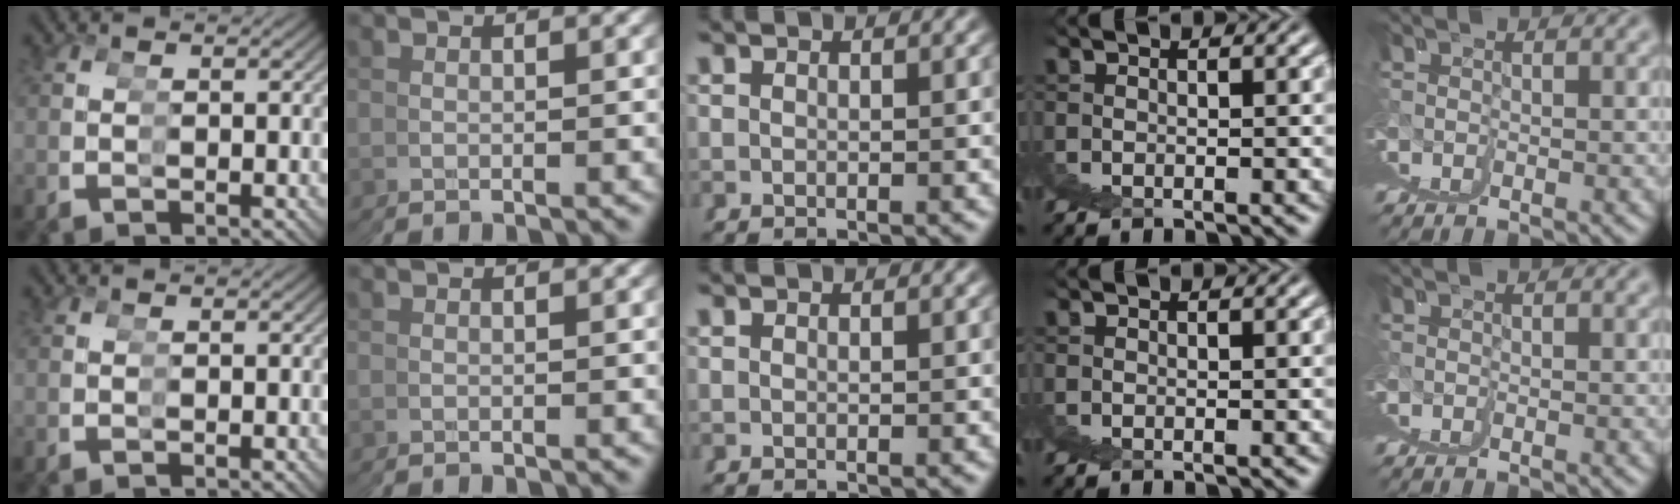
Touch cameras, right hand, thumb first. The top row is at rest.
{}